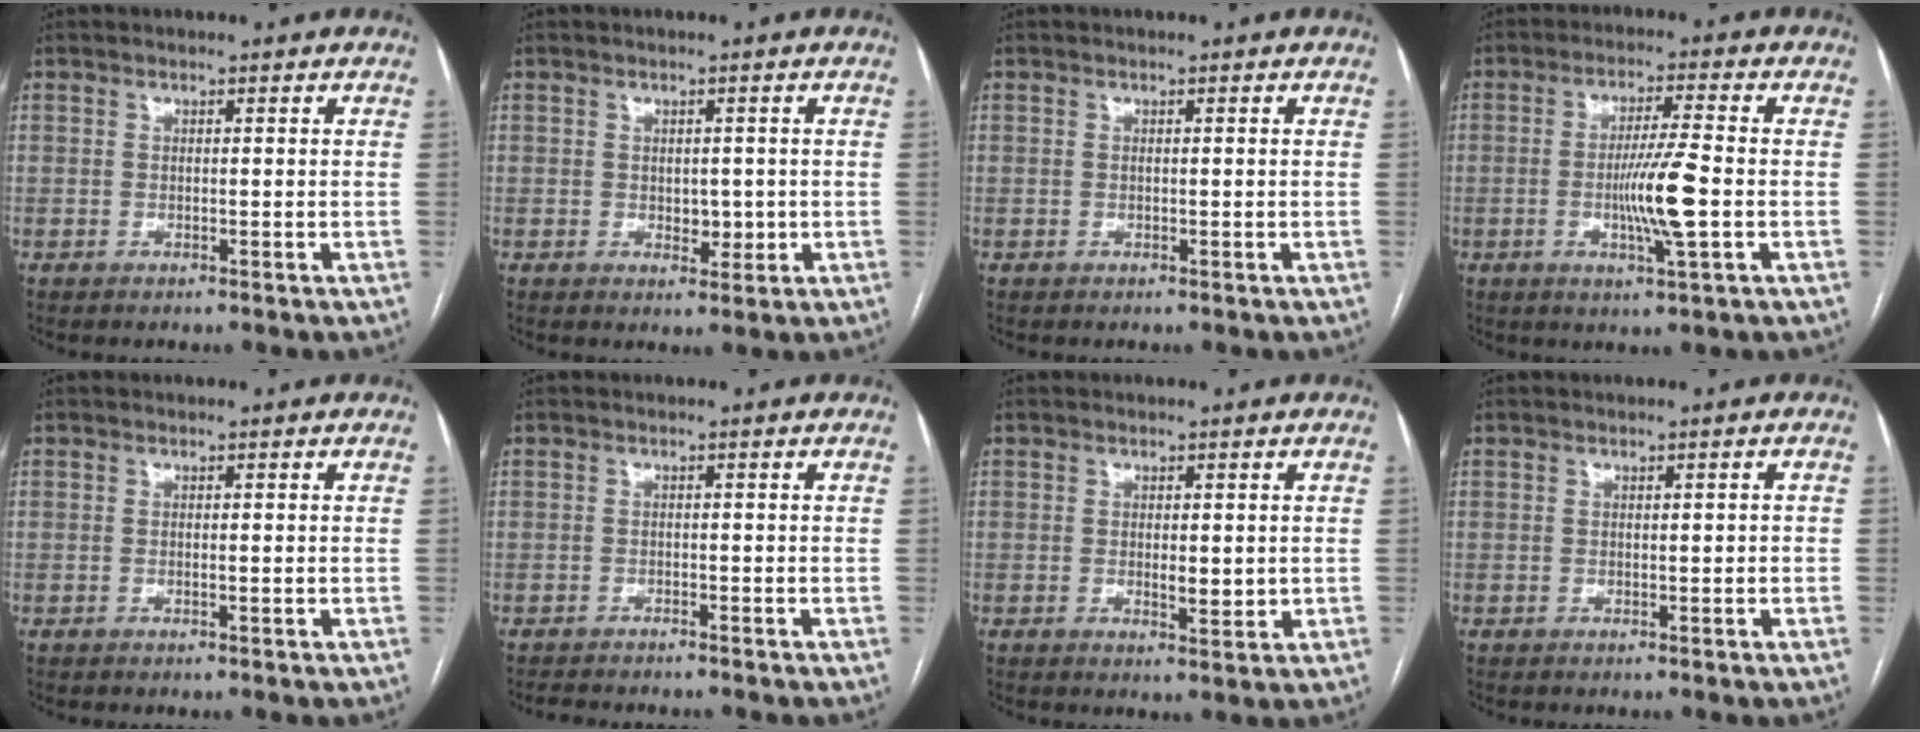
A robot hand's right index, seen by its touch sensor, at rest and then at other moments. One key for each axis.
{"total": 2.5, "fx": -0.1, "fy": 1.7, "fz": 1.8, "tx": -0.022, "ty": -0.002, "tz": 0.005}
{"total": 0.0}
{"total": 8.1, "fx": -1.5, "fy": -0.2, "fz": 7.9, "tx": -0.146, "ty": -0.009, "tz": -0.028}
{"total": 0.5, "fx": -0.1, "fy": 0.0, "fz": 0.5, "tx": -0.011, "ty": -0.001, "tz": -0.001}
{"total": 3.4, "fx": -3.2, "fy": 0.6, "fz": 1.1, "tx": -0.016, "ty": -0.008, "tz": -0.046}
{"total": 3.0, "fx": -0.1, "fy": 1.1, "fz": 2.8, "tx": -0.045, "ty": -0.006, "tz": 0.002}
{"total": 0.8, "fx": 0.0, "fy": 0.2, "fz": 0.8, "tx": -0.009, "ty": 0.001, "tz": 0.002}